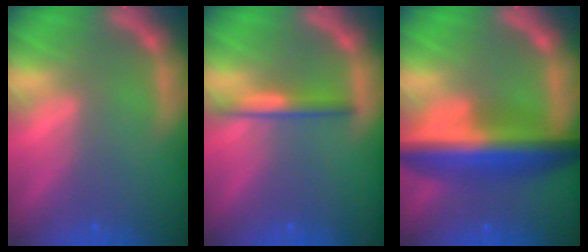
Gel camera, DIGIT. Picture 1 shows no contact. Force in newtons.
{"total": 2.4}
{"total": 9.5}